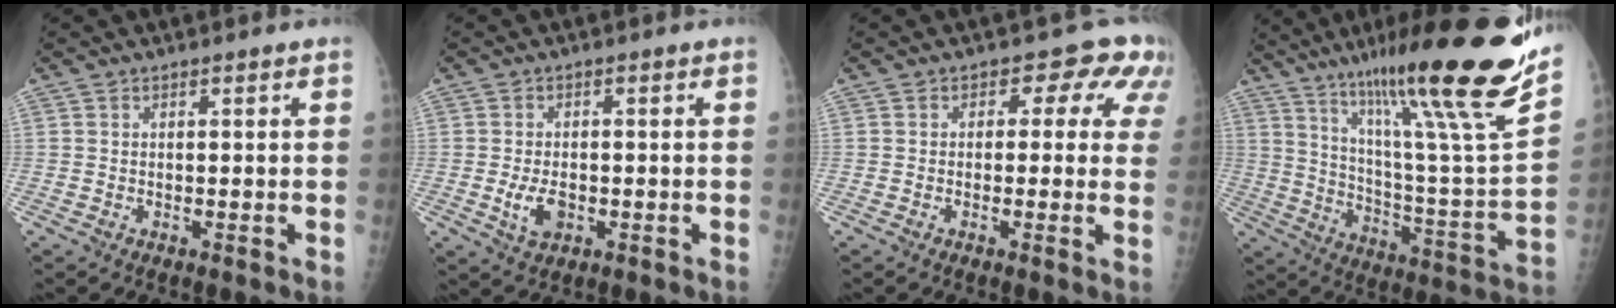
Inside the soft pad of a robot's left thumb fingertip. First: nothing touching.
{"total": 4.5, "force": [-1.1, 2.9, 3.3], "torque": [-0.059, -0.003, -0.014]}
{"total": 6.9, "force": [2.6, 4.9, 4.2], "torque": [0.004, 0.002, 0.011]}
{"total": 28.8, "force": [19.6, 1.8, 21.1], "torque": [-0.312, -0.089, 0.311]}